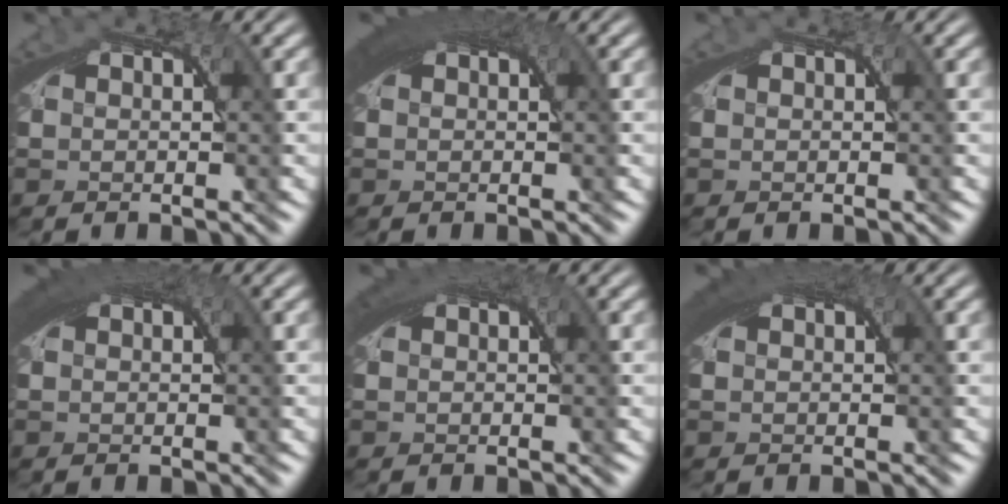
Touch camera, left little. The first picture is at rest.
{"total": 4.3, "force": [1.9, 1.5, 3.6], "torque": [-0.050, 0.015, 0.024]}
{"total": 0.0}
{"total": 3.8, "force": [1.7, 1.3, 3.1], "torque": [-0.043, 0.014, 0.022]}
{"total": 2.9, "force": [1.5, 1.0, 2.3], "torque": [-0.034, 0.013, 0.019]}
{"total": 3.5, "force": [1.7, 1.2, 2.8], "torque": [-0.041, 0.014, 0.021]}